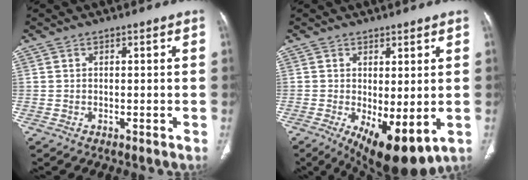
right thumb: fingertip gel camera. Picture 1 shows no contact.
{"total": 10.5, "force": [-2.2, 4.3, 9.3], "torque": [-0.138, -0.017, -0.017]}